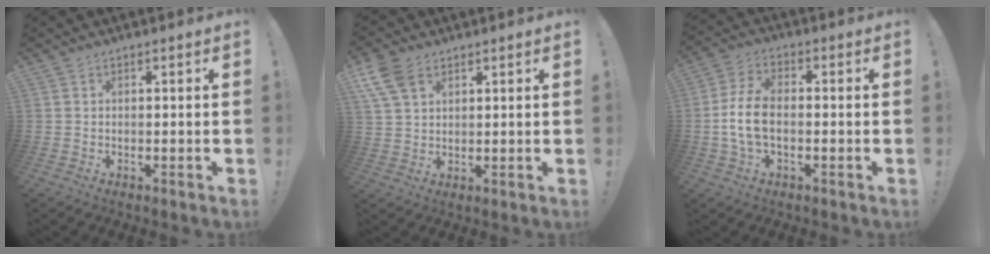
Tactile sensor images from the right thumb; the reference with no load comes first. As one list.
[{"total": 8.2, "force": [4.2, 5.0, 4.9], "torque": [-0.095, -0.008, 0.084]}, {"total": 9.6, "force": [-1.7, 5.6, 7.6], "torque": [-0.163, 0.005, -0.026]}]